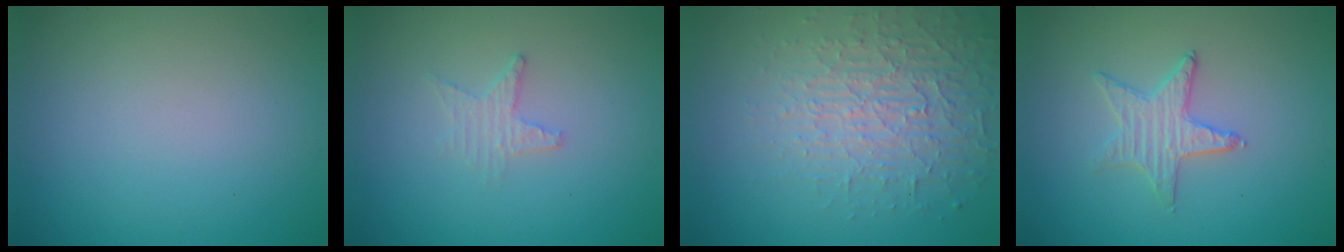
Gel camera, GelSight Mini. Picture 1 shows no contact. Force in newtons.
{"total": 1.5, "press": 1.4, "slide": 0.3}
{"total": 4.0, "press": 3.7, "slide": 1.4}
{"total": 1.6, "press": 1.6, "slide": 0.2}